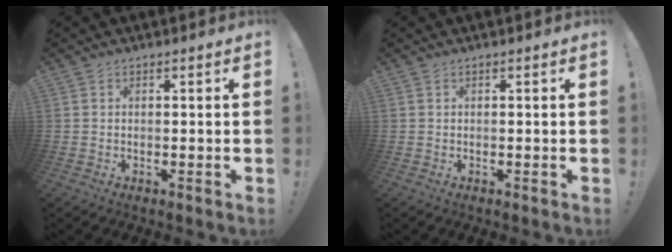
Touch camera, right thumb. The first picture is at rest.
{"total": 0.0}